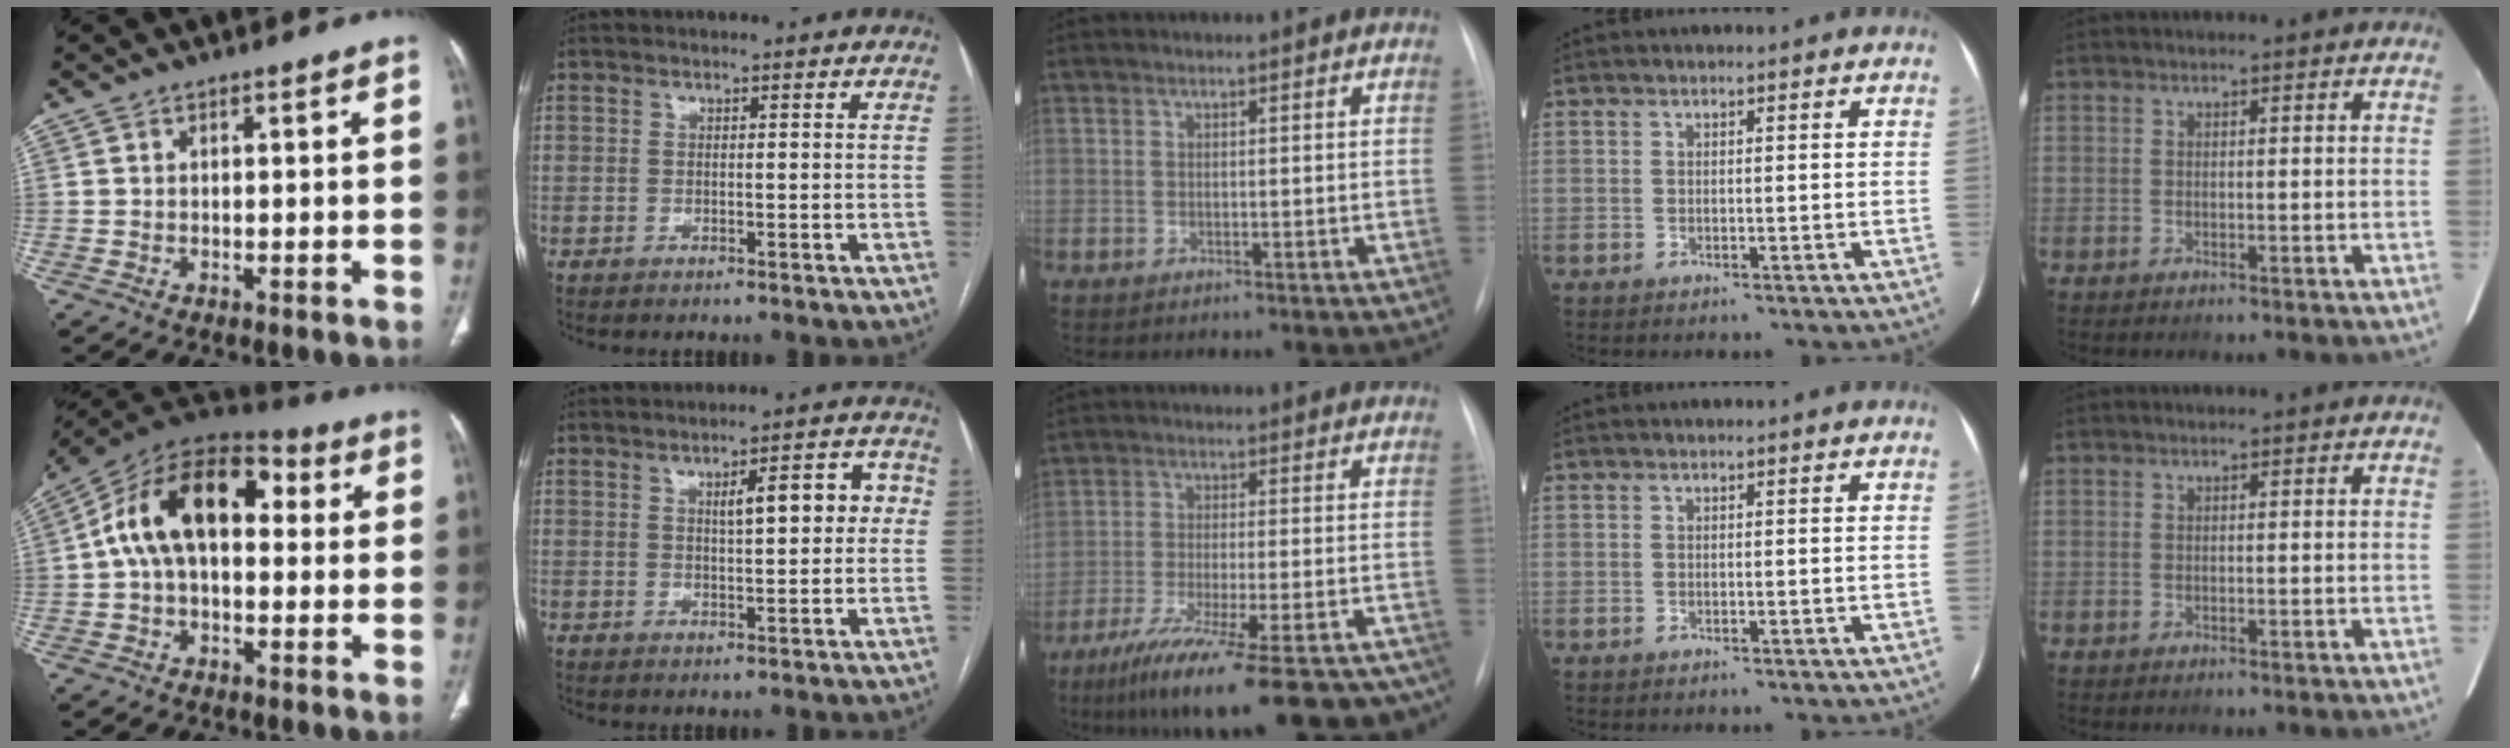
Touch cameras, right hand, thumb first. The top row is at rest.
{"thumb": {"total": 17.3, "force": [2.5, 10.3, 13.6], "torque": [-0.214, 0.050, 0.031]}, "index": {"total": 7.0, "force": [1.3, 2.0, 6.6], "torque": [-0.090, 0.025, 0.019]}, "middle": {"total": 23.6, "force": [-19.2, 3.9, 13.1], "torque": [-0.148, -0.020, -0.269]}}